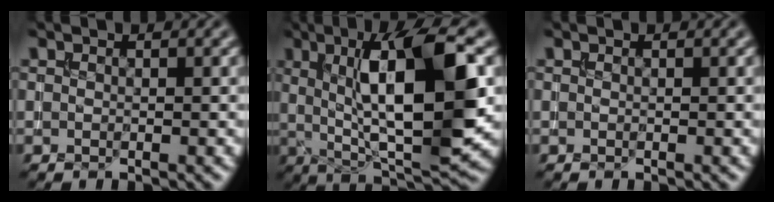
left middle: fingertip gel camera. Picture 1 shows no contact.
{"total": 12.3, "force": [2.1, 3.5, 11.6], "torque": [-0.175, 0.002, 0.038]}
{"total": 0.0}